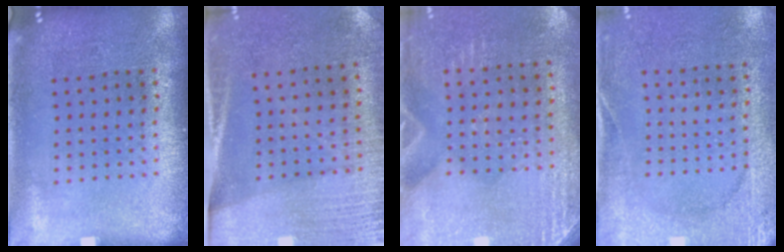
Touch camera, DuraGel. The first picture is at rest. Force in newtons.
{"total": 2.7, "press": 2.4, "slide": 1.2}
{"total": 2.9, "press": 2.6, "slide": 1.2}
{"total": 2.6, "press": 2.4, "slide": 1.0}